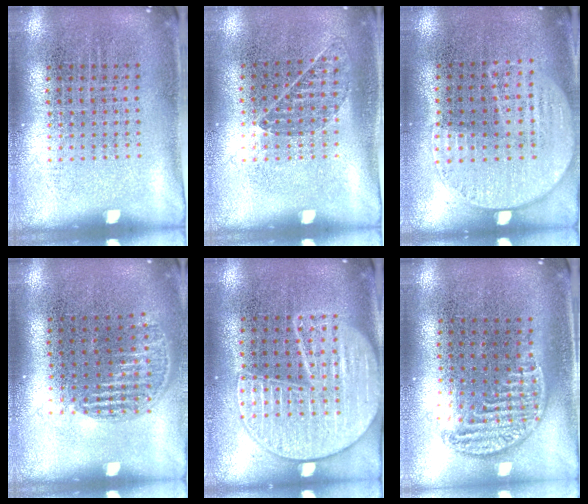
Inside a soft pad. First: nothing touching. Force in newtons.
{"total": 0.9, "press": 0.7, "slide": 0.5}
{"total": 1.2, "press": 1.1, "slide": 0.5}
{"total": 1.2, "press": 1.1, "slide": 0.5}
{"total": 3.5, "press": 3.5, "slide": 0.4}
{"total": 1.2, "press": 1.1, "slide": 0.5}